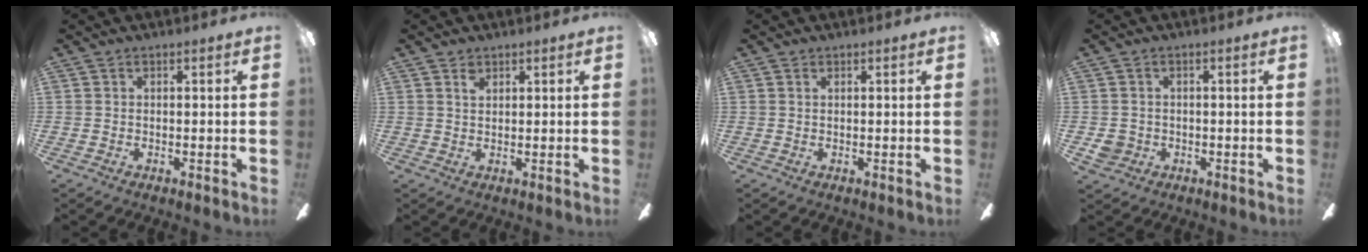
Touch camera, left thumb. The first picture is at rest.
{"total": 2.3, "force": [1.6, 1.3, 1.0], "torque": [-0.016, -0.004, 0.028]}
{"total": 0.5, "force": [0.3, 0.3, 0.3], "torque": [-0.007, 0.003, 0.006]}
{"total": 3.2, "force": [-0.6, 2.9, 1.1], "torque": [-0.019, 0.007, -0.009]}